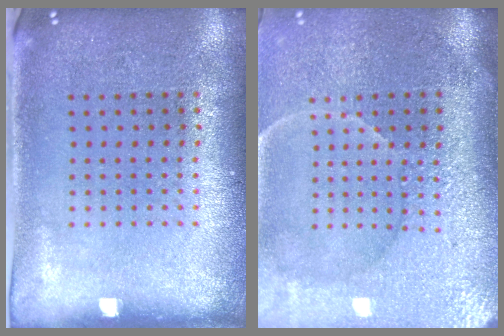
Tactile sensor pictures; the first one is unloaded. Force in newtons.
{"total": 4.3, "press": 3.9, "slide": 1.9}